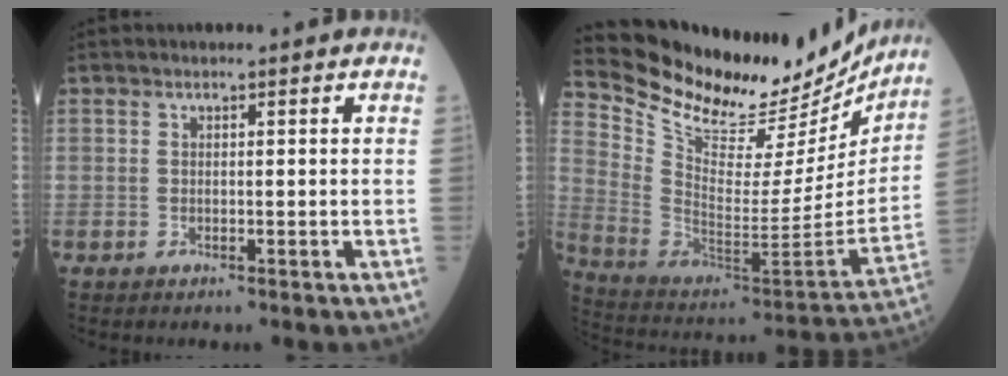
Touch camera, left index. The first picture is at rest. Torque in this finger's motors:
{"motor_torque": [1.00, -1.14, 0.11, 0.02]}